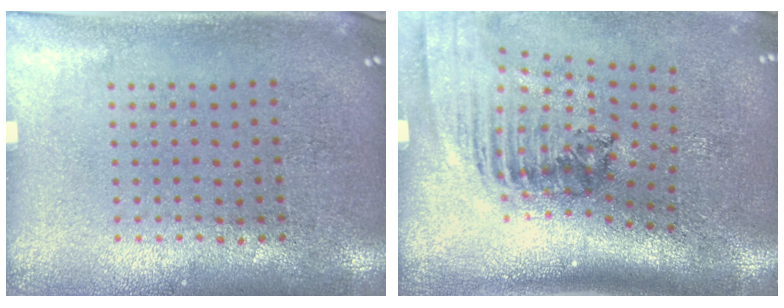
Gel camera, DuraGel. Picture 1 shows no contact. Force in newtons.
{"total": 2.4, "press": 1.6, "slide": 1.8}